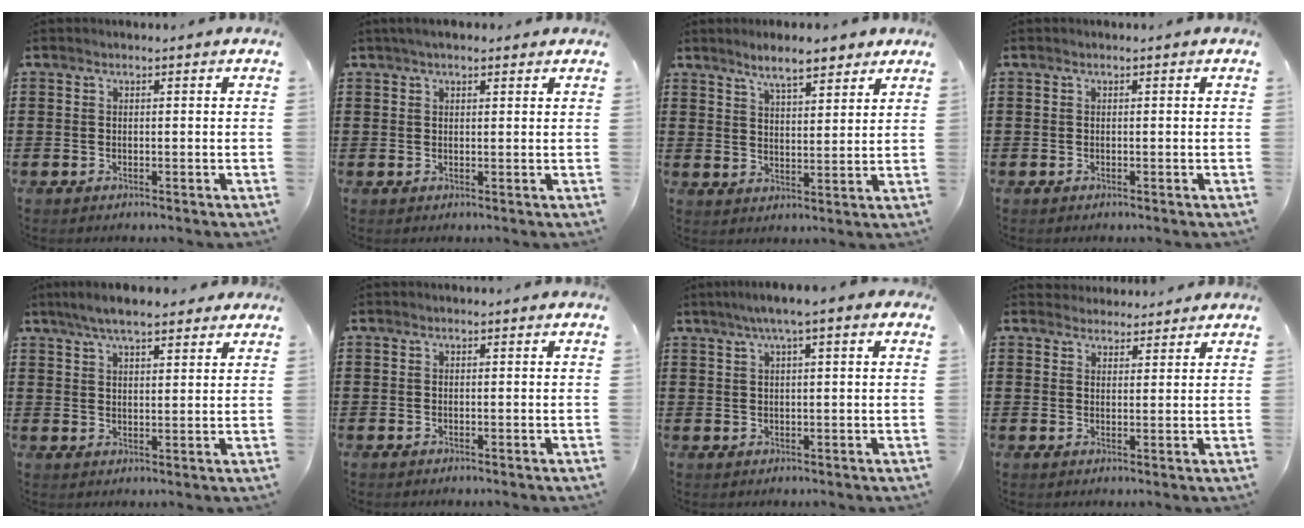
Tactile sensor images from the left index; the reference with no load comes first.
{"total": 2.0, "force": [1.5, 0.7, 1.2], "torque": [-0.025, 0.008, 0.028]}
{"total": 6.4, "force": [5.3, 1.5, 3.2], "torque": [-0.069, -0.008, 0.094]}
{"total": 0.0}
{"total": 5.9, "force": [4.8, 1.4, 3.2], "torque": [-0.073, -0.001, 0.088]}
{"total": 0.0}
{"total": 3.1, "force": [1.3, 0.1, 2.9], "torque": [-0.056, 0.002, 0.020]}
{"total": 2.6, "force": [2.4, 0.9, -0.2], "torque": [-0.004, -0.001, 0.047]}